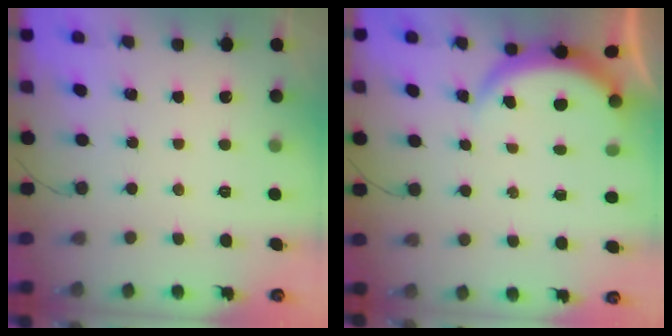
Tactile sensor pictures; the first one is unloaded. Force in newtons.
{"total": 4.0, "press": 4.0, "slide": 0.3}